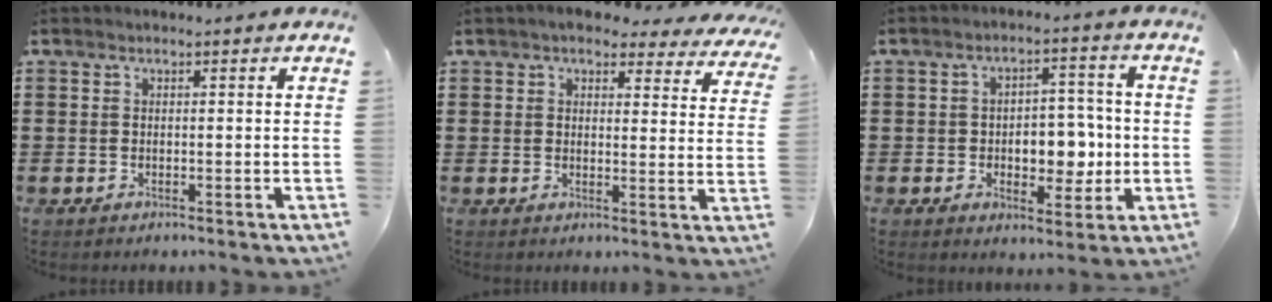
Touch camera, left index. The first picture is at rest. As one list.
[{"total": 4.6, "force": [4.1, 1.1, 1.7], "torque": [-0.041, -0.016, 0.072]}, {"total": 7.2, "force": [-1.0, 4.6, 5.4], "torque": [-0.080, 0.007, -0.024]}]